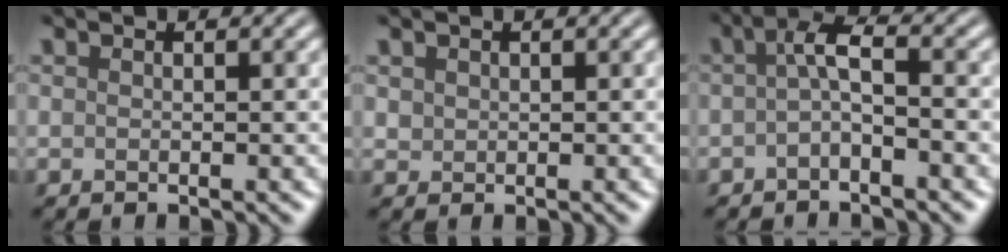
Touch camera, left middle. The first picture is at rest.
{"total": 0.8, "force": [0.4, 0.7, 0.2], "torque": [-0.006, -0.002, 0.012]}
{"total": 2.6, "force": [-0.8, 0.7, 2.4], "torque": [-0.047, 0.006, -0.020]}